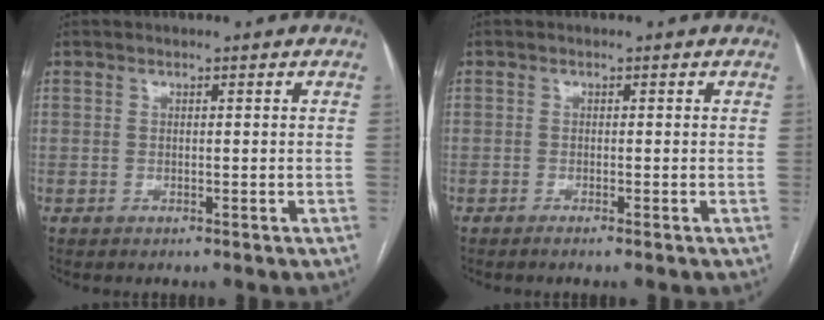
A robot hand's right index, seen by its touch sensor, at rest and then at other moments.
{"total": 0.8, "force": [-0.6, -0.1, 0.6], "torque": [-0.009, 0.000, -0.012]}